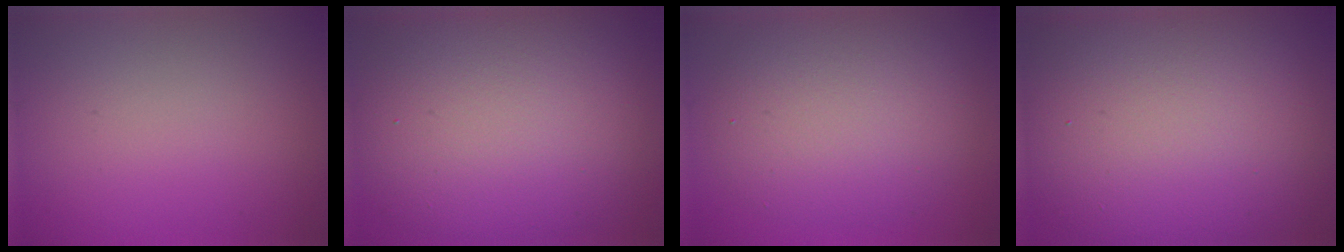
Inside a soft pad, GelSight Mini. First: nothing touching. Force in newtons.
{"total": 12.8, "press": 12.8, "slide": 0.5}
{"total": 6.6, "press": 6.6, "slide": 0.3}
{"total": 16.5, "press": 16.5, "slide": 1.4}